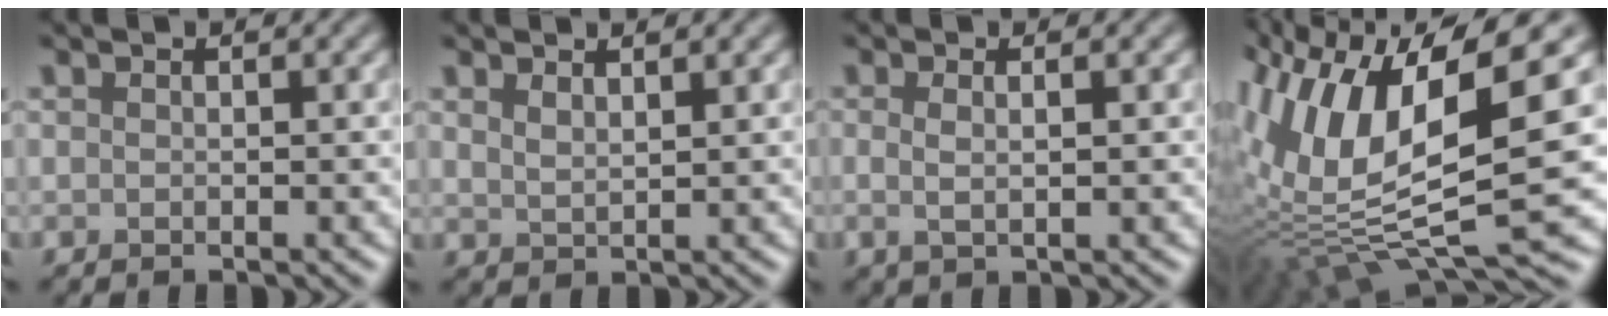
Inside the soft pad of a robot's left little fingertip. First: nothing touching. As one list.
[{"total": 1.5, "force": [1.3, 0.4, 0.8], "torque": [-0.019, -0.001, 0.026]}, {"total": 1.8, "force": [0.2, 0.5, 1.7], "torque": [-0.031, 0.001, 0.002]}, {"total": 14.8, "force": [2.8, 6.6, 13.0], "torque": [-0.273, -0.006, 0.049]}]